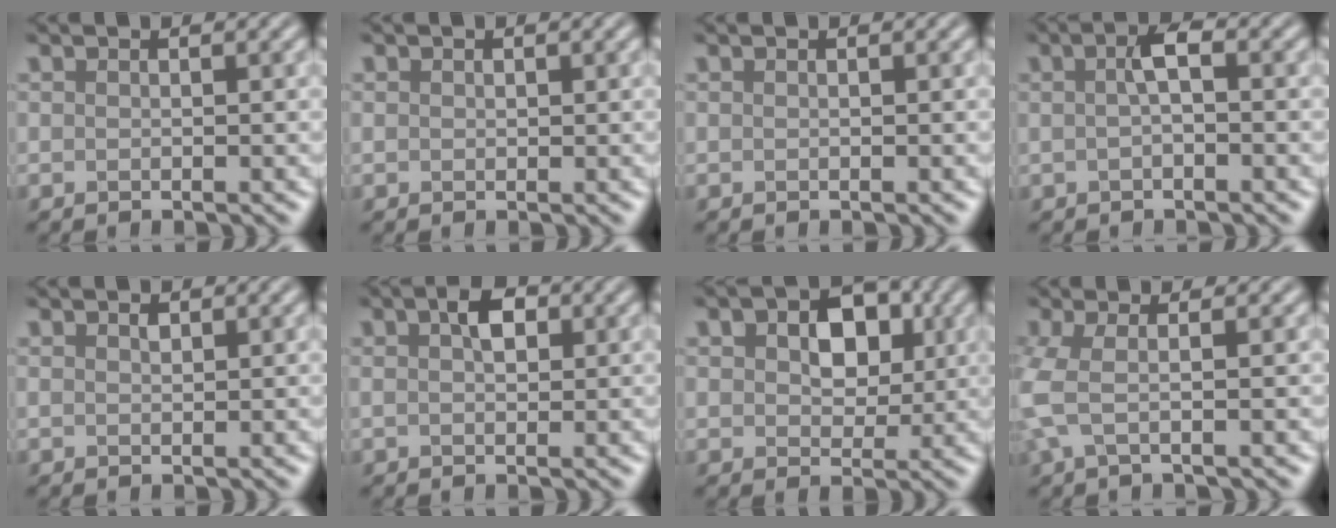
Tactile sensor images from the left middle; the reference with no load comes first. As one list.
[{"total": 1.4, "force": [-0.2, -0.7, -1.1], "torque": [-0.001, 0.006, 0.017]}, {"total": 0.0}, {"total": 0.9, "force": [-0.1, -0.3, 0.8], "torque": [-0.040, 0.013, 0.014]}, {"total": 0.8, "force": [0.2, -0.5, -0.6], "torque": [-0.008, 0.010, 0.019]}, {"total": 0.8, "force": [0.6, 0.0, 0.5], "torque": [-0.023, 0.017, 0.023]}, {"total": 4.0, "force": [1.6, 2.8, 2.3], "torque": [-0.053, 0.015, 0.035]}, {"total": 1.9, "force": [-0.6, 0.0, 1.8], "torque": [-0.062, 0.002, -0.002]}]